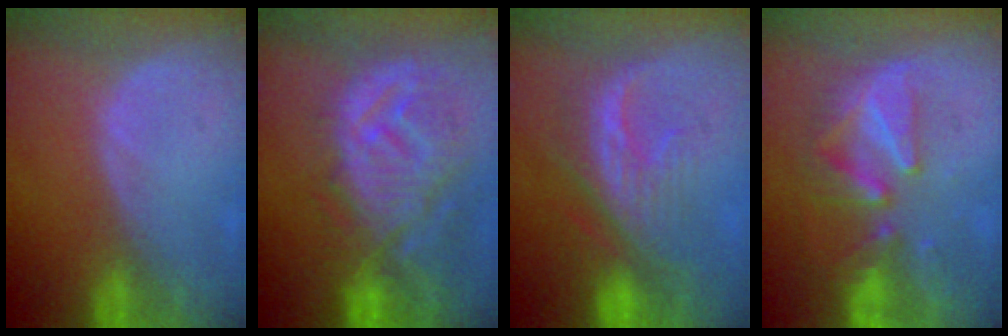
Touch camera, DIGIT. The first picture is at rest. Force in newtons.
{"total": 12.7, "press": 11.3, "slide": 5.9}
{"total": 8.1, "press": 7.7, "slide": 2.5}
{"total": 8.3, "press": 8.1, "slide": 2.0}